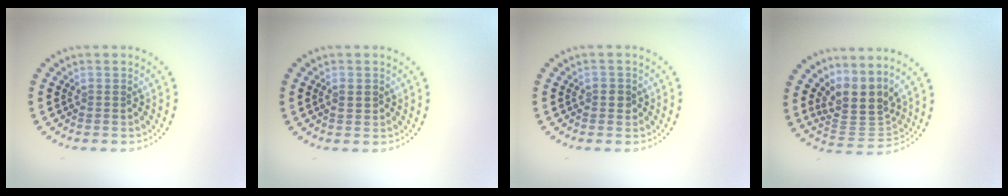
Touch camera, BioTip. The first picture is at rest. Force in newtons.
{"total": 0.8, "press": 0.8, "slide": 0.2}
{"total": 1.1, "press": 1.1, "slide": 0.4}
{"total": 4.0, "press": 3.0, "slide": 2.7}